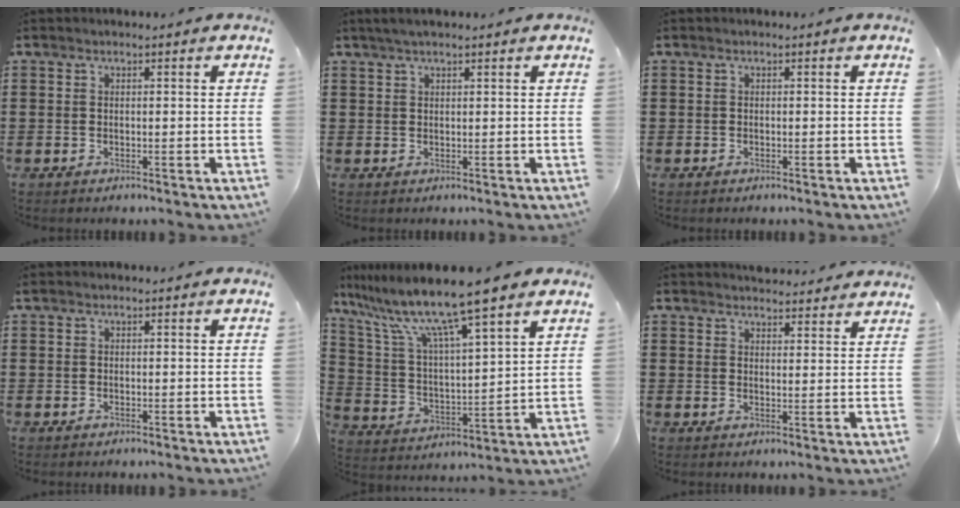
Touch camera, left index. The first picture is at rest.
{"total": 1.5, "force": [1.2, 0.2, 0.9], "torque": [-0.019, 0.002, 0.021]}
{"total": 0.0}
{"total": 0.0}
{"total": 10.5, "force": [8.8, -0.2, 5.7], "torque": [-0.149, -0.055, 0.144]}
{"total": 3.4, "force": [3.4, 0.2, 0.1], "torque": [-0.004, -0.015, 0.062]}